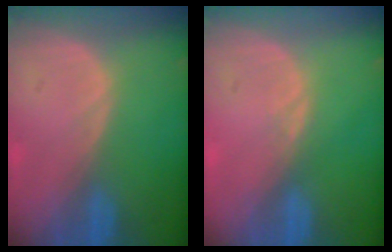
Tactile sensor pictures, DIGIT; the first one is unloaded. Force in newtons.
{"total": 0.5, "press": 0.5, "slide": 0.1}